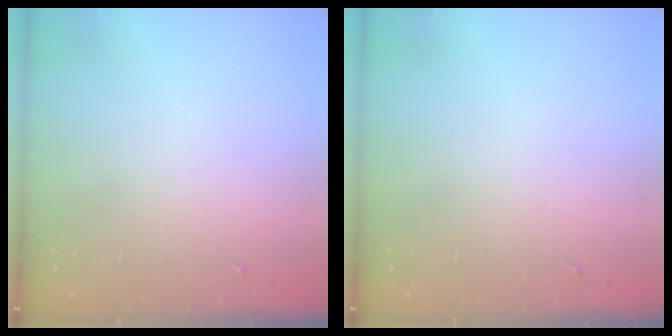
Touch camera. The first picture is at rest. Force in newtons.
{"total": 0.0}